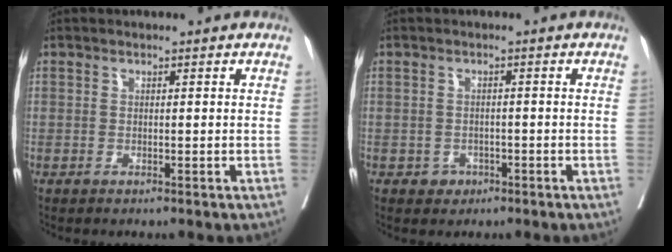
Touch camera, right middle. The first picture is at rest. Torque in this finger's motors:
{"motor_torque": [0.33, -0.28, 0.12, 0.01]}